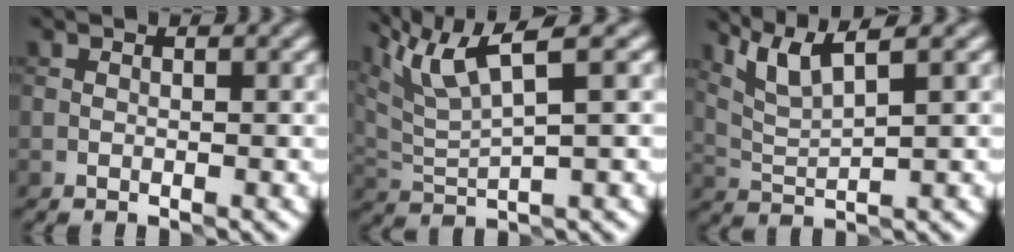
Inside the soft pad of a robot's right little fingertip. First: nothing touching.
{"total": 6.3, "force": [4.3, 0.8, 4.5], "torque": [-0.091, 0.020, 0.089]}
{"total": 4.2, "force": [3.1, 0.4, 2.8], "torque": [-0.055, 0.011, 0.069]}